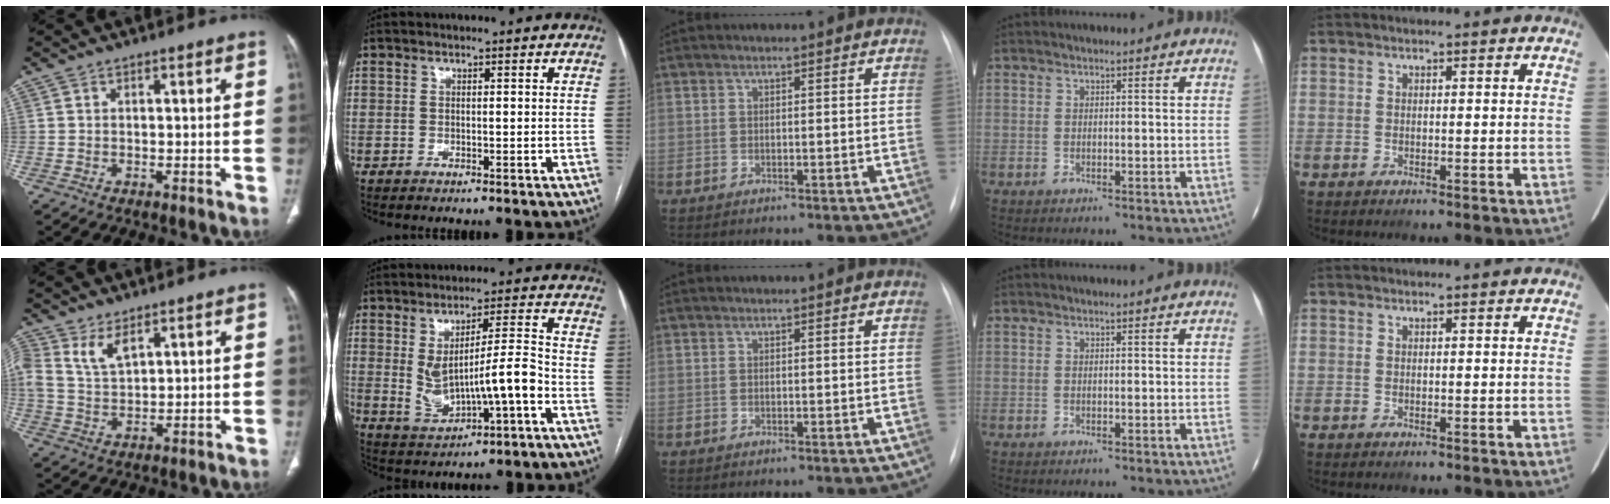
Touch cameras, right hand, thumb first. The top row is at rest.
{"thumb": {"total": 5.7, "force": [3.2, 2.8, 3.8], "torque": [-0.072, -0.008, 0.073]}, "index": {"total": 10.4, "force": [-1.7, 2.0, 10.1], "torque": [-0.181, 0.011, -0.014]}}